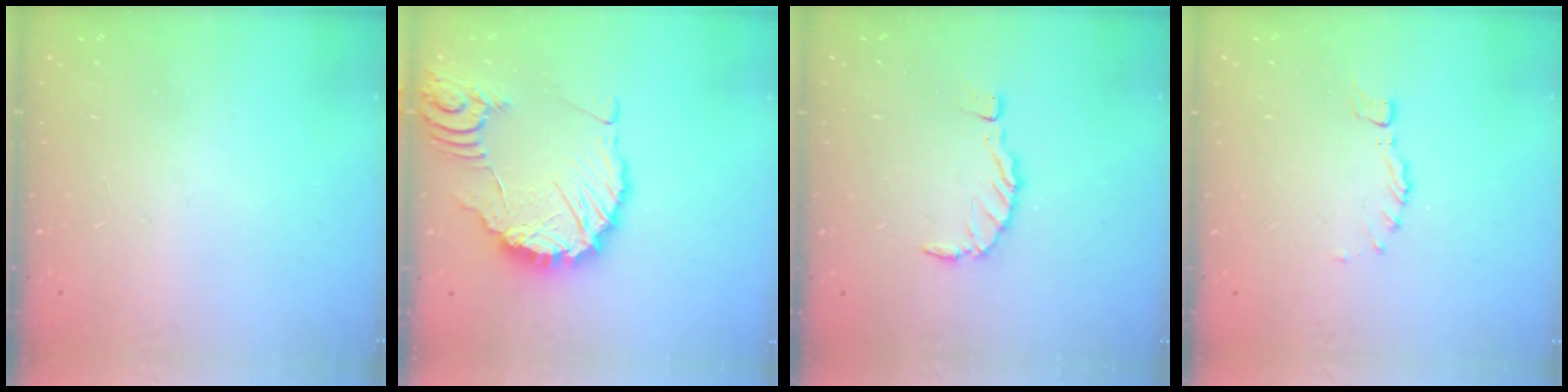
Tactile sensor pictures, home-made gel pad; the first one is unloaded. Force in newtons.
{"total": 13.0, "press": 12.9, "slide": 1.7}
{"total": 0.0}
{"total": 0.0}